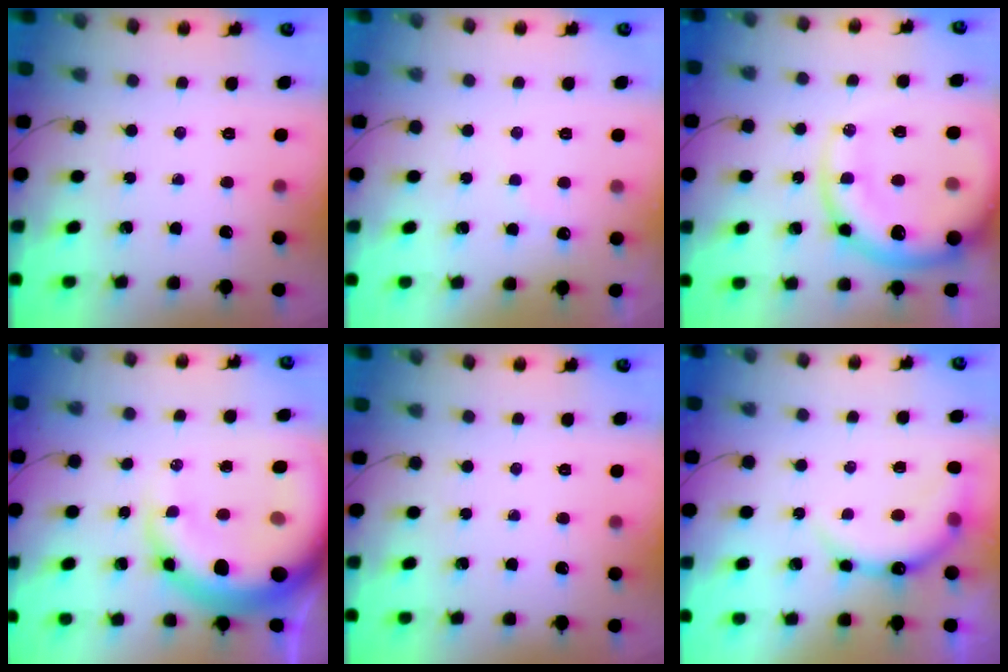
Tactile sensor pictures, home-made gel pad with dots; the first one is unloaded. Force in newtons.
{"total": 6.1, "press": 6.0, "slide": 1.4}
{"total": 20.7, "press": 20.2, "slide": 4.6}
{"total": 21.5, "press": 20.9, "slide": 4.8}
{"total": 0.0}
{"total": 9.0, "press": 9.0, "slide": 0.9}